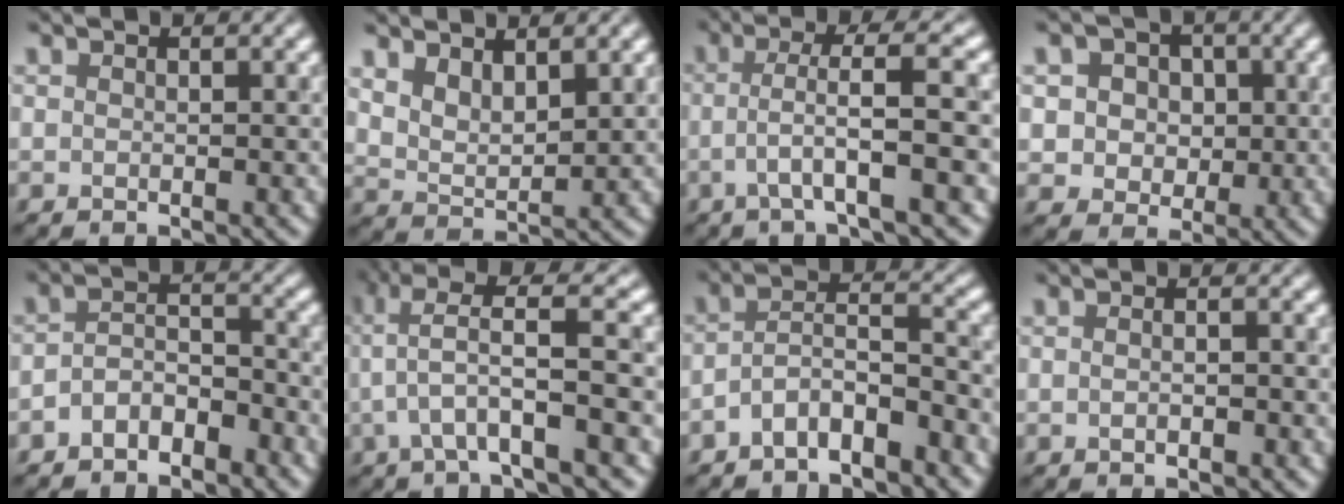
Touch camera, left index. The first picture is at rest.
{"total": 3.0, "force": [2.2, 1.2, 1.6], "torque": [-0.039, -0.006, 0.053]}
{"total": 4.4, "force": [-0.8, 0.4, 4.3], "torque": [-0.074, 0.010, -0.011]}
{"total": 4.8, "force": [1.0, 4.3, 1.9], "torque": [-0.031, 0.011, 0.011]}
{"total": 3.1, "force": [-2.5, 1.4, 1.3], "torque": [-0.030, 0.008, -0.044]}
{"total": 5.5, "force": [0.3, 0.7, 5.5], "torque": [-0.101, 0.009, 0.010]}
{"total": 4.7, "force": [-3.4, 1.5, 2.8], "torque": [-0.054, 0.008, -0.063]}
{"total": 2.1, "force": [0.0, 1.2, 1.7], "torque": [0.000, 0.012, -0.024]}